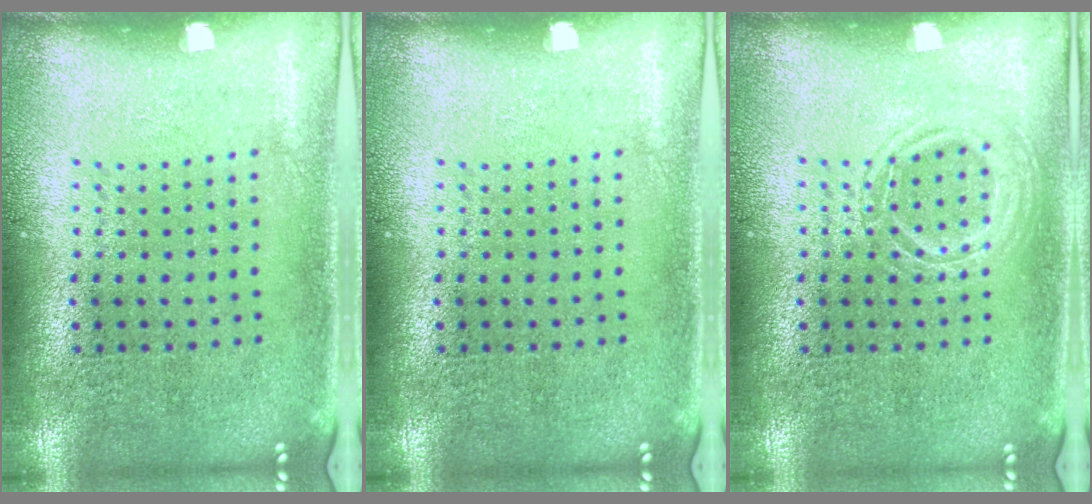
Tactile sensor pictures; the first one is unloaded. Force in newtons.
{"total": 0.0}
{"total": 1.6, "press": 1.6, "slide": 0.2}